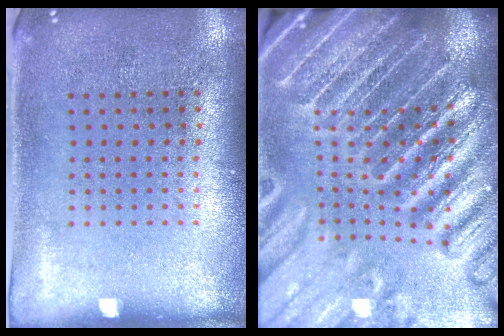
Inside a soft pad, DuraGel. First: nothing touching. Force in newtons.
{"total": 5.3, "press": 4.6, "slide": 2.5}